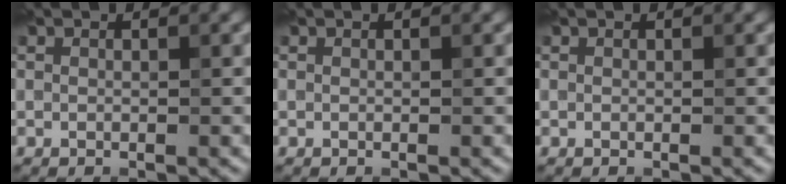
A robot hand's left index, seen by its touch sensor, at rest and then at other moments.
{"total": 0.0}
{"total": 0.0}